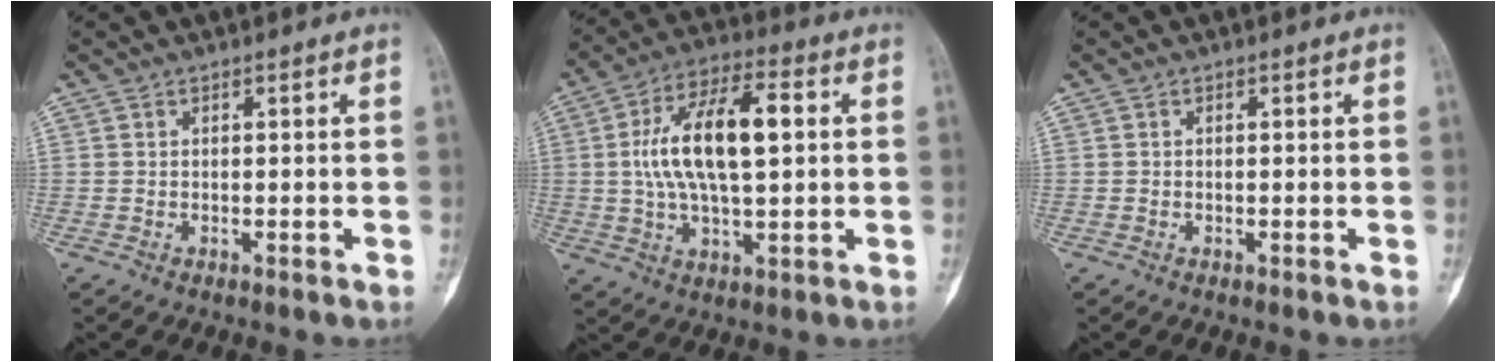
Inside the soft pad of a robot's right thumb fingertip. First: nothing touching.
{"total": 16.4, "force": [2.0, 6.9, 14.7], "torque": [-0.269, 0.021, 0.033]}
{"total": 0.0}